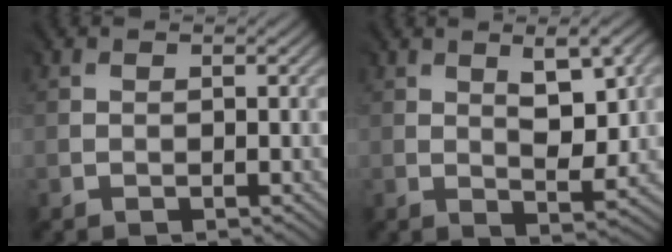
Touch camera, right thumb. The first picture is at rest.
{"total": 5.3, "force": [1.8, 1.9, 4.6], "torque": [-0.078, -0.006, 0.035]}